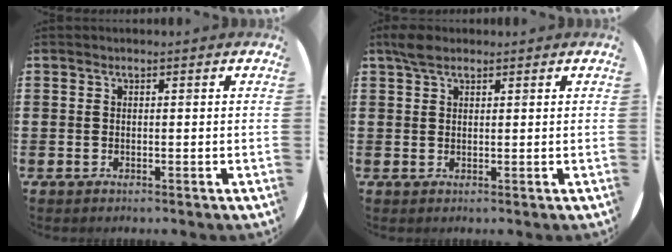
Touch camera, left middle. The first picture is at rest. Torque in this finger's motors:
{"motor_torque": [0.67, -0.63, 0.05, 0.07]}